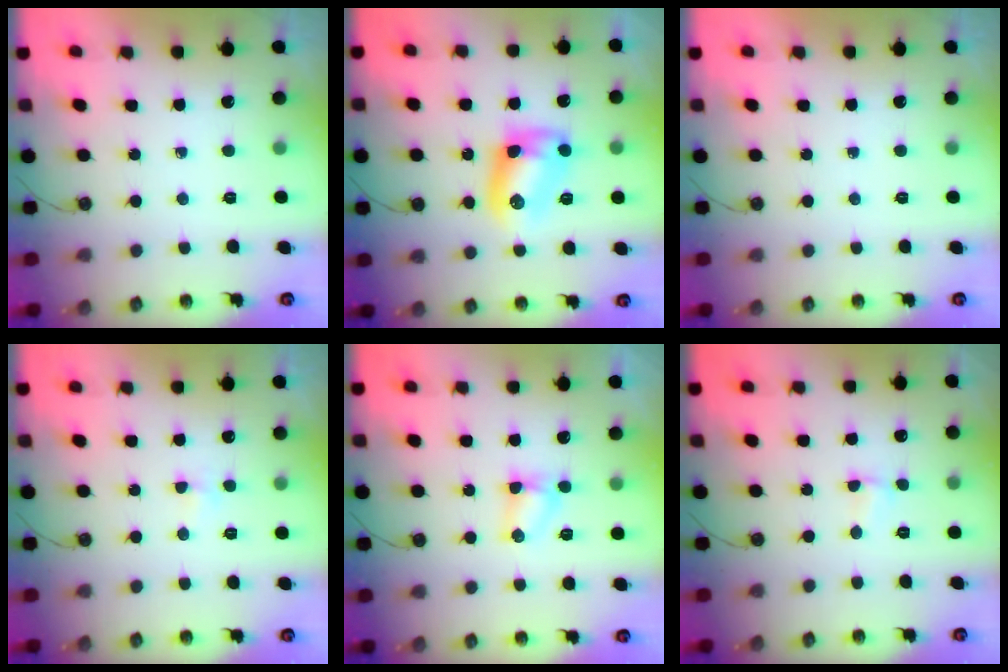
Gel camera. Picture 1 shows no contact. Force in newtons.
{"total": 9.0, "press": 9.0, "slide": 0.3}
{"total": 0.0}
{"total": 3.1, "press": 3.0, "slide": 0.5}
{"total": 3.5, "press": 3.4, "slide": 0.5}
{"total": 1.3, "press": 1.2, "slide": 0.4}